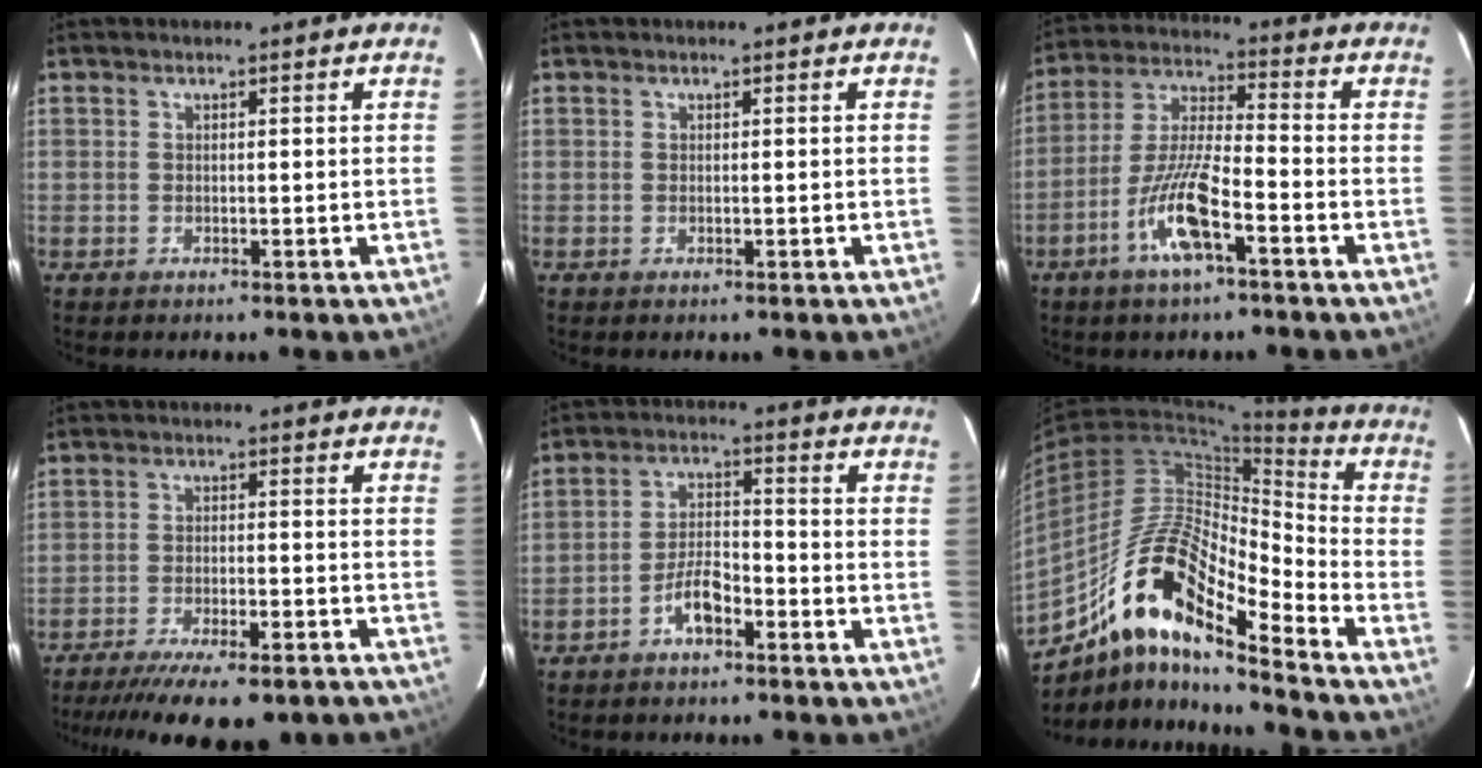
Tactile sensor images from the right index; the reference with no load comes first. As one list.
[{"total": 0.0}, {"total": 11.3, "force": [-5.5, 2.0, 9.7], "torque": [-0.203, -0.002, -0.105]}, {"total": 17.9, "force": [-14.5, 4.2, 9.6], "torque": [-0.148, -0.022, -0.210]}, {"total": 5.7, "force": [-3.3, 2.2, 4.1], "torque": [-0.087, 0.017, -0.061]}, {"total": 18.5, "force": [-10.9, 4.9, 14.2], "torque": [-0.264, 0.030, -0.188]}]